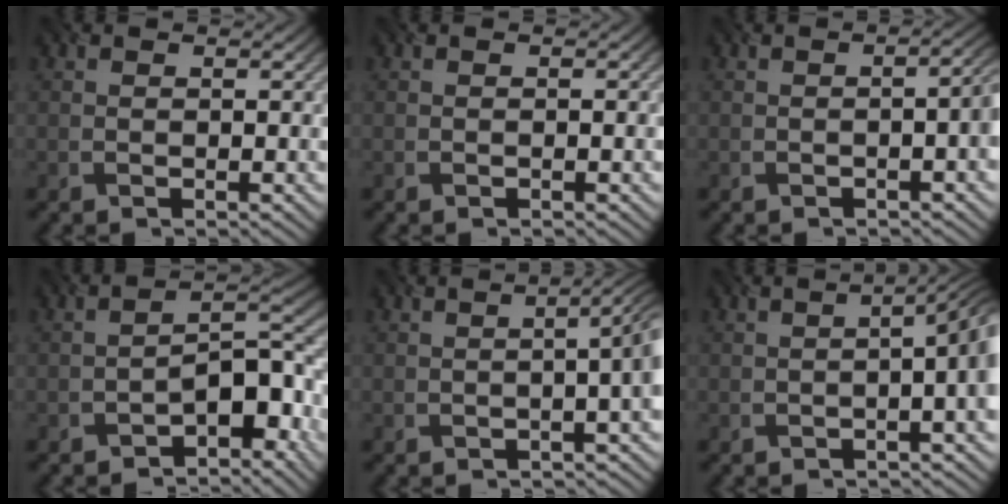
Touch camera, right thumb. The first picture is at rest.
{"total": 0.0}
{"total": 3.1, "force": [-0.5, 0.9, 3.0], "torque": [-0.036, 0.008, -0.008]}
{"total": 7.5, "force": [-4.6, 2.8, 5.1], "torque": [-0.060, 0.009, -0.084]}
{"total": 5.1, "force": [-0.8, 1.7, 4.8], "torque": [-0.045, 0.005, -0.011]}
{"total": 5.4, "force": [-0.9, 1.6, 5.0], "torque": [-0.055, 0.004, -0.020]}